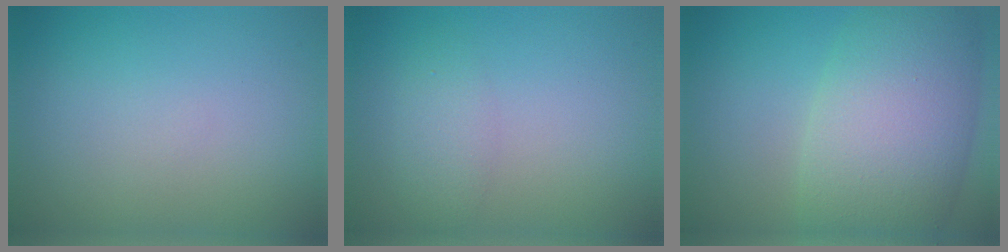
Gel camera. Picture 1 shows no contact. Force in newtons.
{"total": 1.8, "press": 1.8, "slide": 0.1}
{"total": 10.9, "press": 10.9, "slide": 0.5}